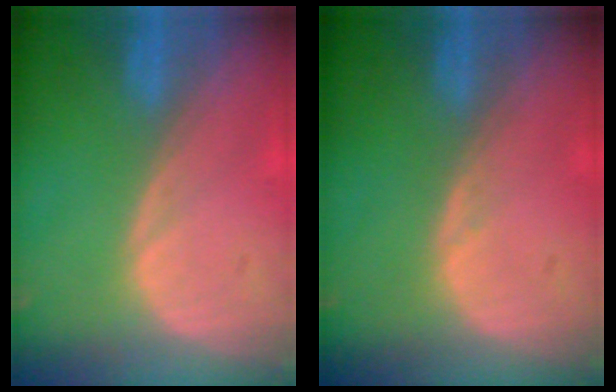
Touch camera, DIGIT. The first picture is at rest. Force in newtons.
{"total": 0.5, "press": 0.5, "slide": 0.0}